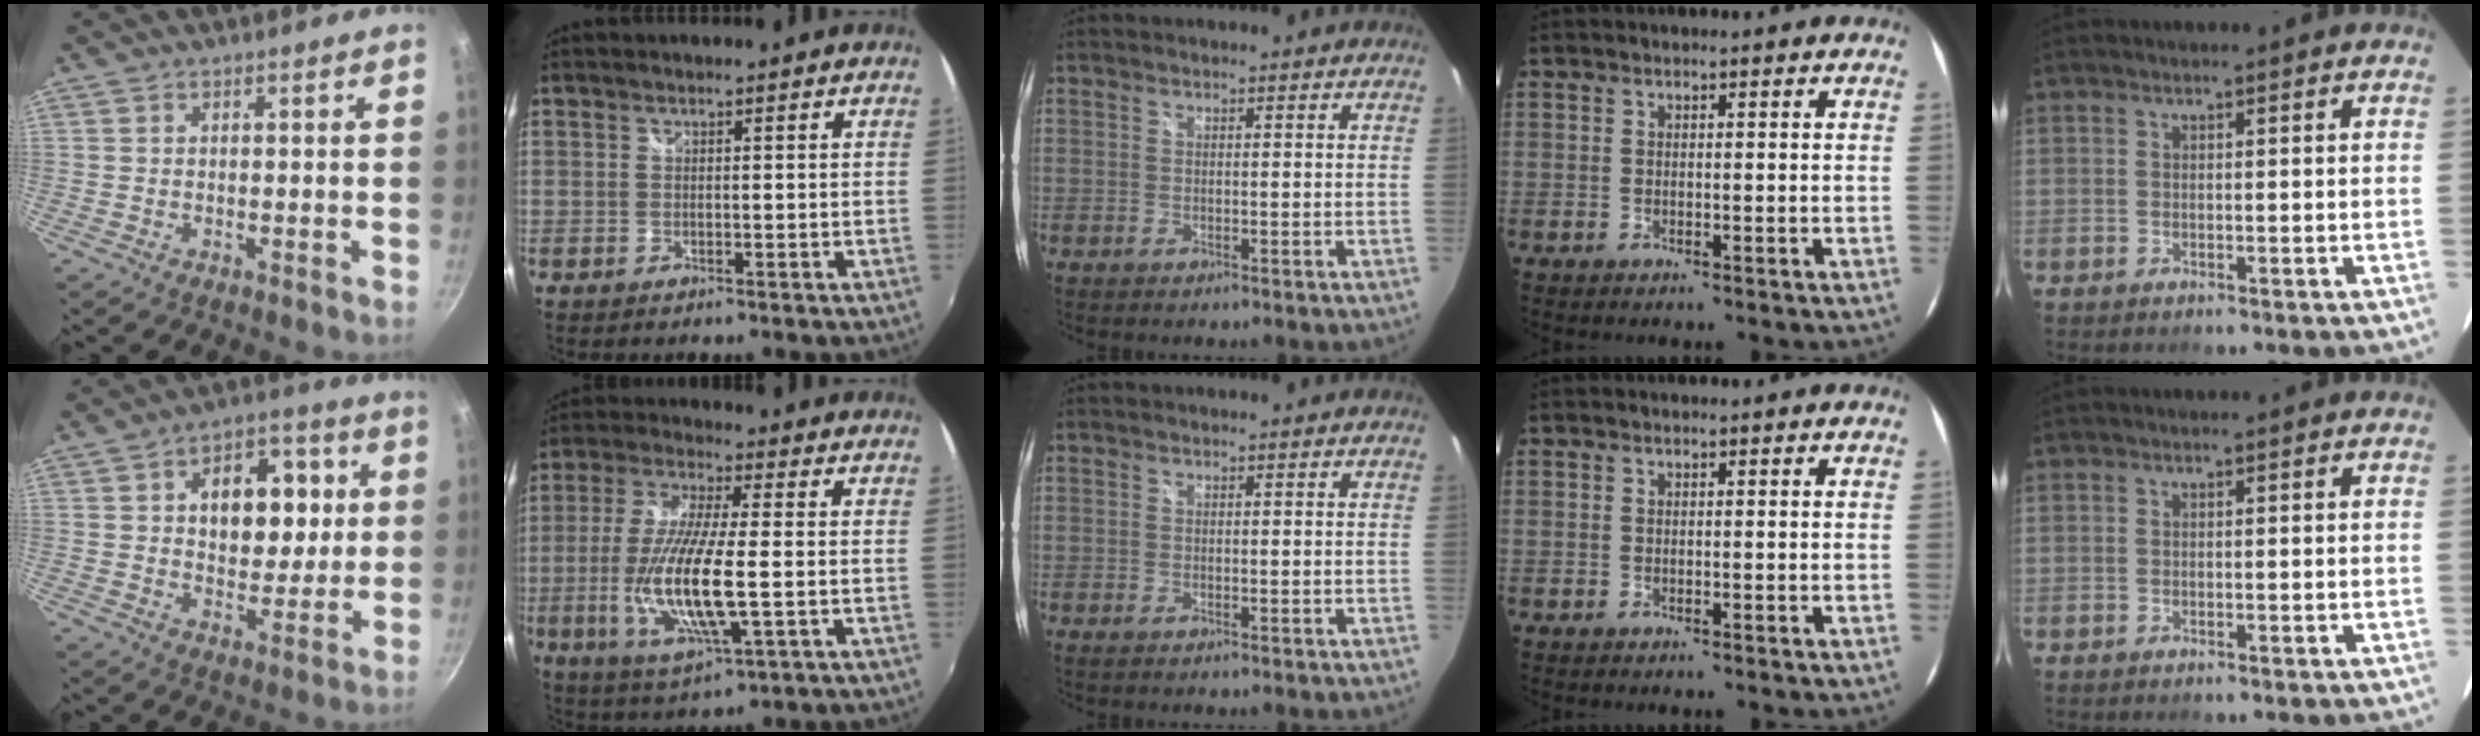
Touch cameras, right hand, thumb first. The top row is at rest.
{"thumb": {"total": 14.2, "force": [2.6, 9.6, 10.1], "torque": [-0.095, 0.003, 0.034]}, "index": {"total": 15.8, "force": [-2.7, 3.4, 15.2], "torque": [-0.308, -0.019, -0.048]}}